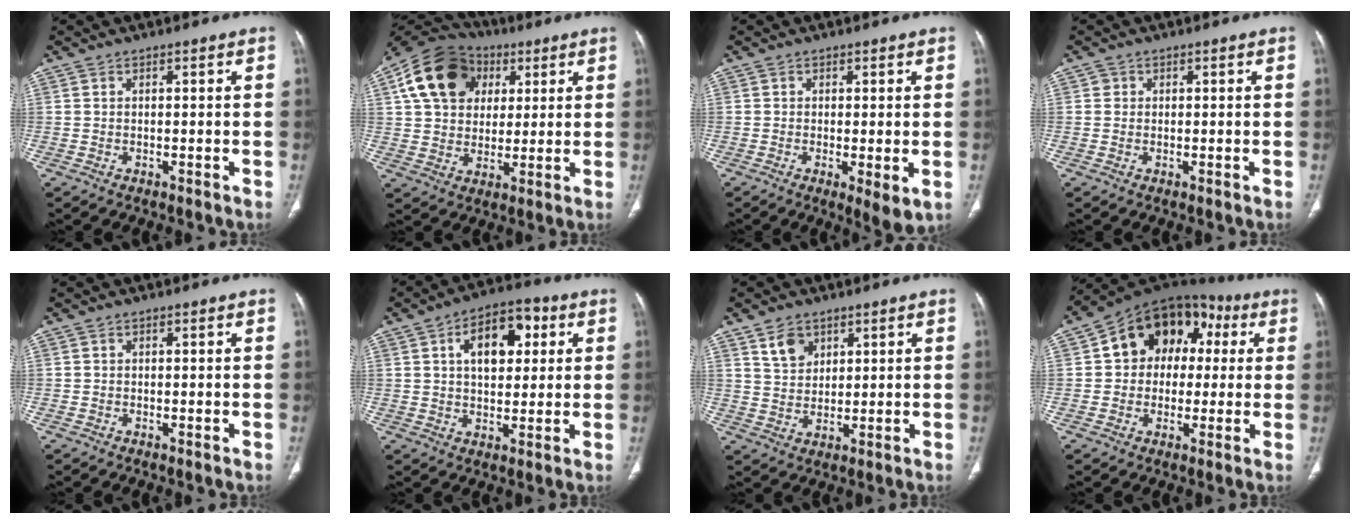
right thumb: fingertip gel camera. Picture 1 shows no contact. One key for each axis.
{"total": 16.5, "fx": 5.5, "fy": 12.6, "fz": 9.2, "tx": -0.151, "ty": 0.009, "tz": 0.091}
{"total": 4.6, "fx": -1.0, "fy": 1.2, "fz": 4.3, "tx": -0.073, "ty": -0.018, "tz": -0.015}
{"total": 1.0, "fx": 0.2, "fy": 0.9, "fz": 0.1, "tx": 0.006, "ty": 0.003, "tz": 0.002}
{"total": 0.0}
{"total": 12.1, "fx": 3.6, "fy": 7.1, "fz": 9.1, "tx": -0.108, "ty": 0.009, "tz": 0.051}
{"total": 5.3, "fx": 3.2, "fy": 3.6, "fz": 2.2, "tx": -0.024, "ty": -0.021, "tz": 0.067}
{"total": 15.7, "fx": 3.0, "fy": 12.0, "fz": 9.8, "tx": -0.097, "ty": 0.038, "tz": 0.038}